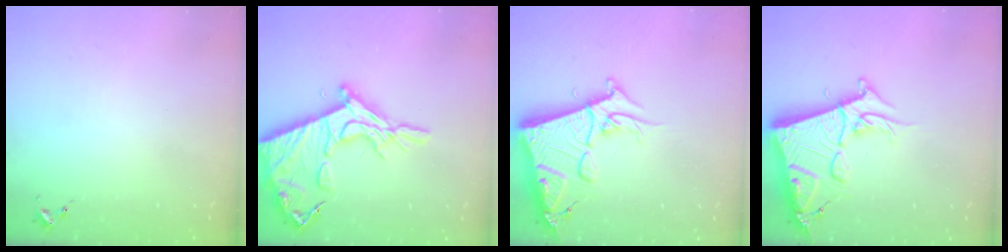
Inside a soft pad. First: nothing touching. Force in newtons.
{"total": 19.4, "press": 19.4, "slide": 1.4}
{"total": 18.5, "press": 18.4, "slide": 1.8}
{"total": 18.5, "press": 18.4, "slide": 1.8}